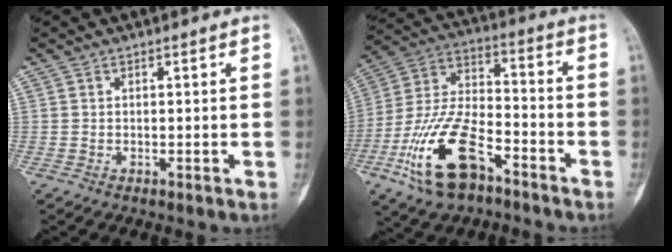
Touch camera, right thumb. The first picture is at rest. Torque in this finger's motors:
{"motor_torque": [0.81, 0.66, 1.65, -1.12, 0.54]}